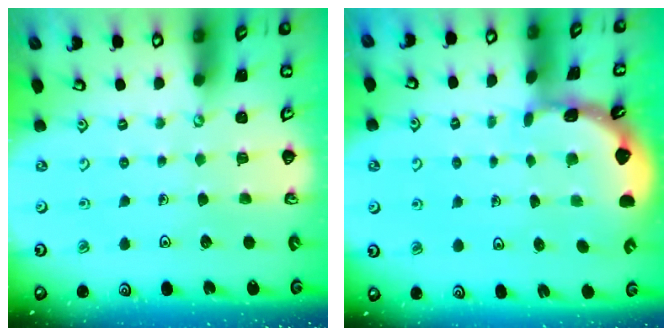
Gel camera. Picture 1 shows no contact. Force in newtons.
{"total": 1.6, "press": 1.6, "slide": 0.1}